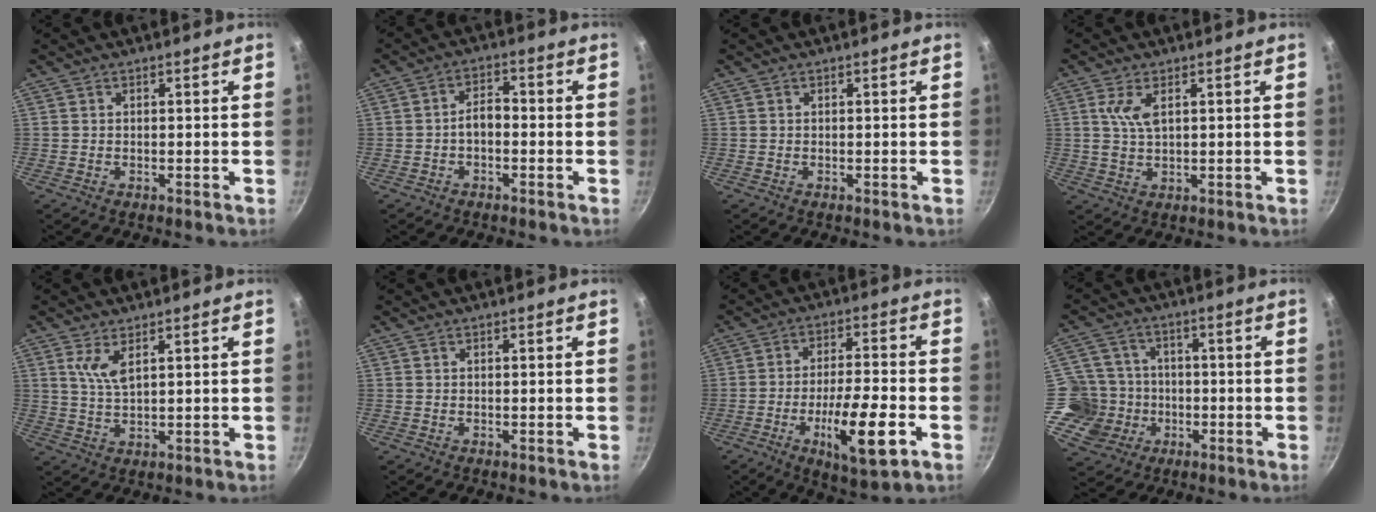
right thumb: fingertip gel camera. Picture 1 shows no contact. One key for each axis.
{"total": 3.7, "fx": -1.2, "fy": 2.1, "fz": 2.8, "tx": -0.035, "ty": 0.022, "tz": -0.026}
{"total": 0.0}
{"total": 4.5, "fx": 1.5, "fy": 2.1, "fz": 3.7, "tx": -0.074, "ty": -0.005, "tz": 0.031}
{"total": 4.2, "fx": 2.0, "fy": 1.6, "fz": 3.3, "tx": -0.063, "ty": -0.016, "tz": 0.043}
{"total": 0.0}
{"total": 14.1, "fx": -5.2, "fy": 3.7, "fz": 12.6, "tx": -0.209, "ty": 0.018, "tz": -0.082}
{"total": 10.5, "fx": -2.5, "fy": 9.9, "fz": 2.3, "tx": -0.015, "ty": 0.031, "tz": -0.047}